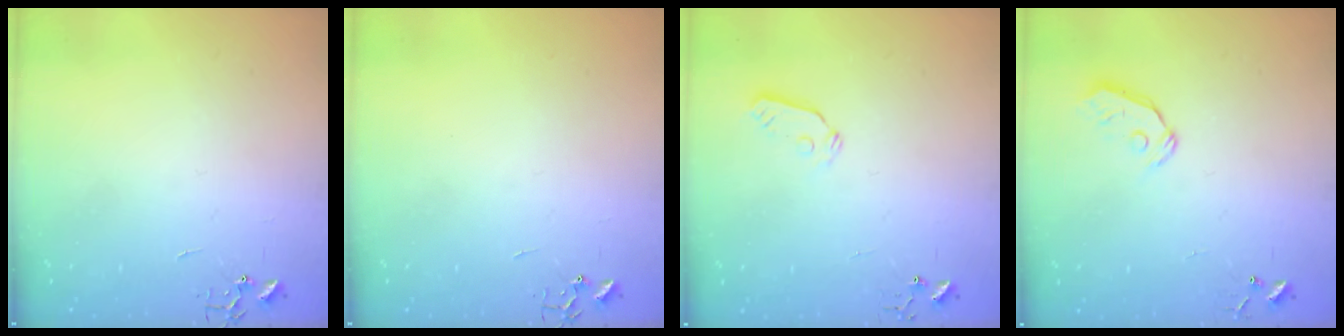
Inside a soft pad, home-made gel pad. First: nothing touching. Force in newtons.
{"total": 0.0}
{"total": 3.8, "press": 3.8, "slide": 0.6}
{"total": 5.3, "press": 5.3, "slide": 0.4}